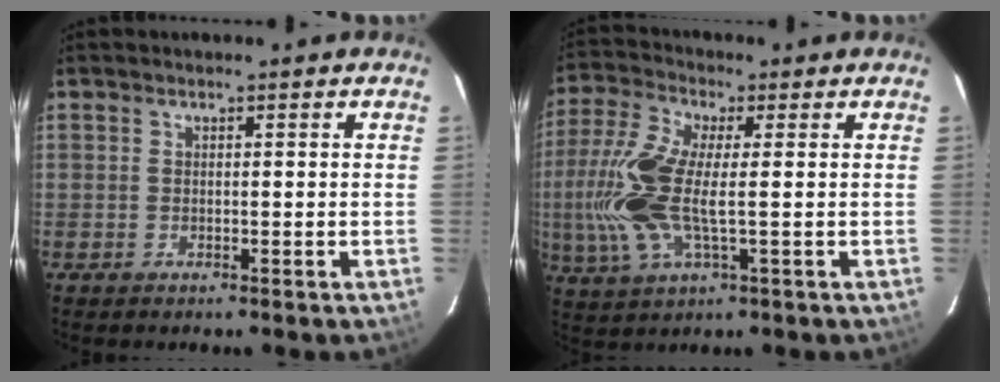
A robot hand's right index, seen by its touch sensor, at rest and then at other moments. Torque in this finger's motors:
{"motor_torque": [0.31, 0.05, 0.75, 0.21]}